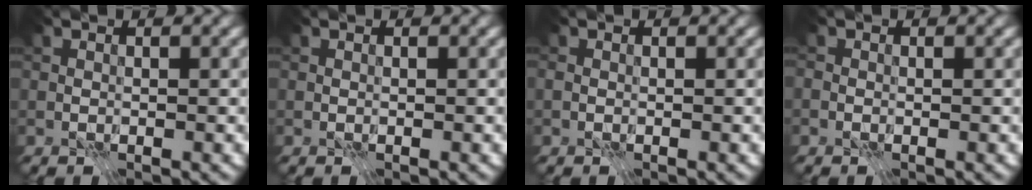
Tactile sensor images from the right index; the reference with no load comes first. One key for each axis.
{"total": 0.0}
{"total": 0.6, "fx": -0.1, "fy": 0.5, "fz": 0.3, "tx": -0.007, "ty": 0.001, "tz": -0.002}
{"total": 0.7, "fx": -0.4, "fy": 0.6, "fz": 0.2, "tx": -0.002, "ty": -0.002, "tz": -0.010}